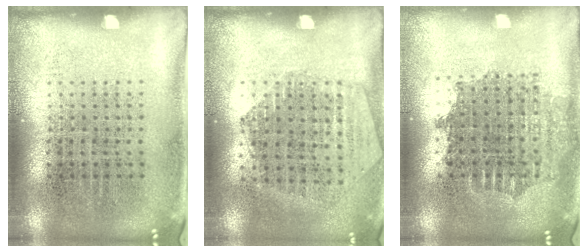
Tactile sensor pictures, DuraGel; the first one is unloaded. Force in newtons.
{"total": 1.4, "press": 1.3, "slide": 0.4}
{"total": 1.6, "press": 1.3, "slide": 0.9}